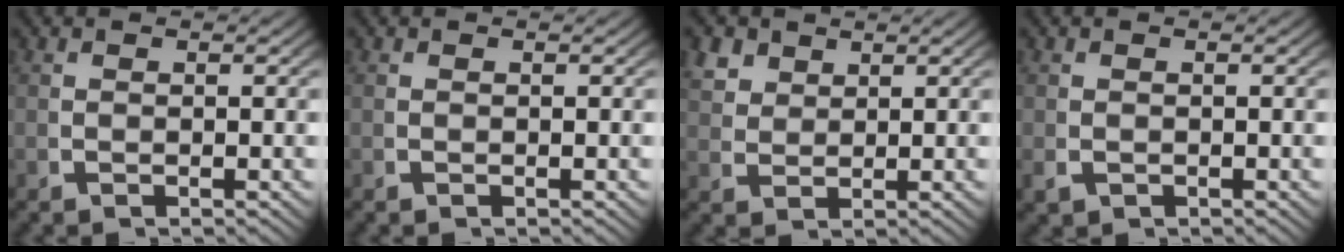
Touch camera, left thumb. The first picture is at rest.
{"total": 0.0}
{"total": 3.4, "force": [2.4, 2.1, 1.4], "torque": [-0.030, -0.003, 0.054]}
{"total": 1.0, "force": [-0.3, 0.8, 0.4], "torque": [-0.015, -0.010, 0.003]}